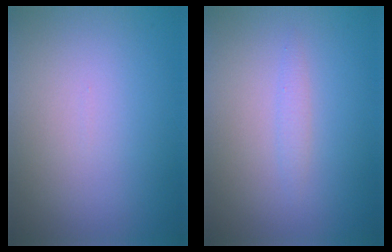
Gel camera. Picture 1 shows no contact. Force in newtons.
{"total": 0.9, "press": 0.9, "slide": 0.2}